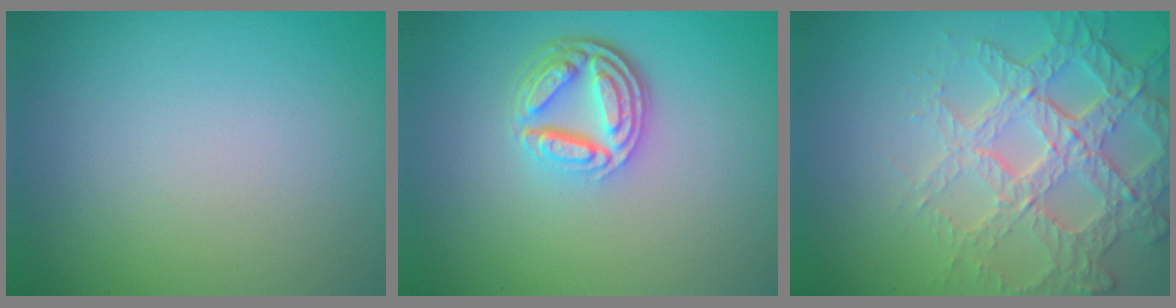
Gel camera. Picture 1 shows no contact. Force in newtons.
{"total": 4.8, "press": 3.6, "slide": 3.2}
{"total": 7.0, "press": 5.1, "slide": 4.8}